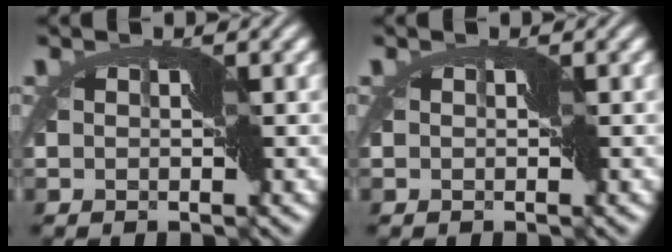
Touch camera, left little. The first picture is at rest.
{"total": 0.0}